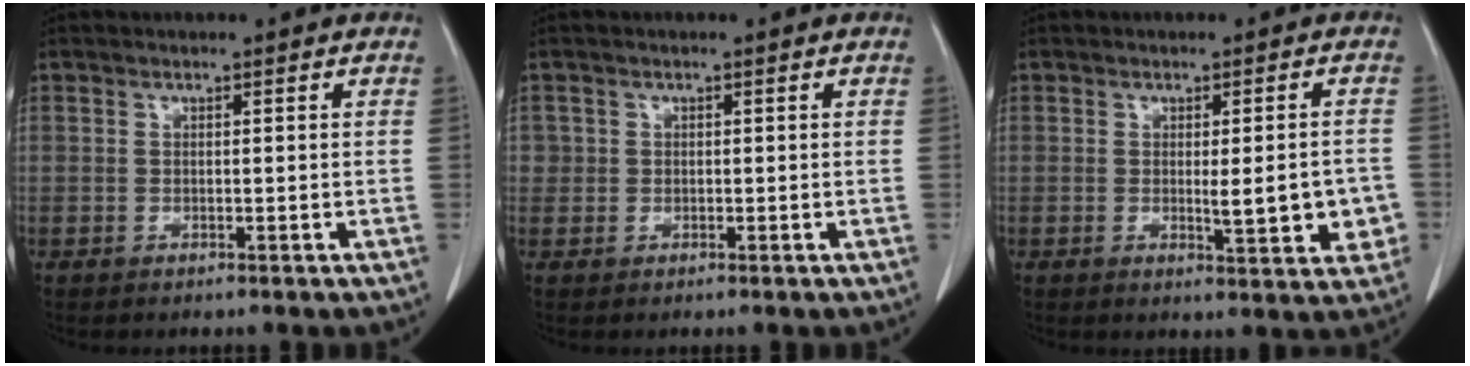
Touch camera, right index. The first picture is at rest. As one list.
[{"total": 1.2, "force": [-0.1, 1.2, 0.1], "torque": [0.010, 0.006, -0.004]}, {"total": 6.8, "force": [-1.3, 1.6, 6.5], "torque": [-0.076, -0.003, -0.013]}]